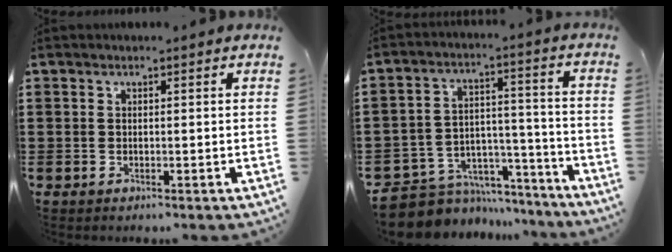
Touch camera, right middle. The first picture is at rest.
{"total": 6.4, "force": [-5.5, 3.3, 0.7], "torque": [-0.029, 0.007, -0.107]}